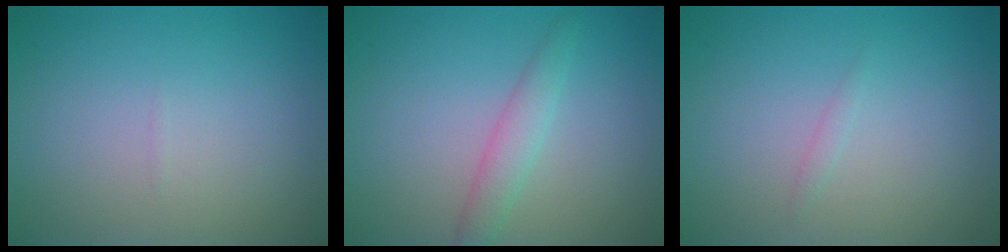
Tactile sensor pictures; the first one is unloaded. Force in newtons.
{"total": 2.0, "press": 2.0, "slide": 0.0}
{"total": 0.5, "press": 0.5, "slide": 0.0}